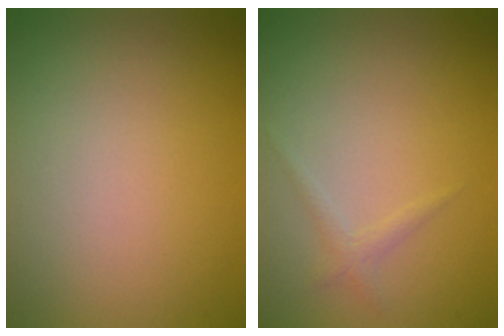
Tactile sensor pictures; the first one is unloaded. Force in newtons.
{"total": 1.0, "press": 1.0, "slide": 0.0}